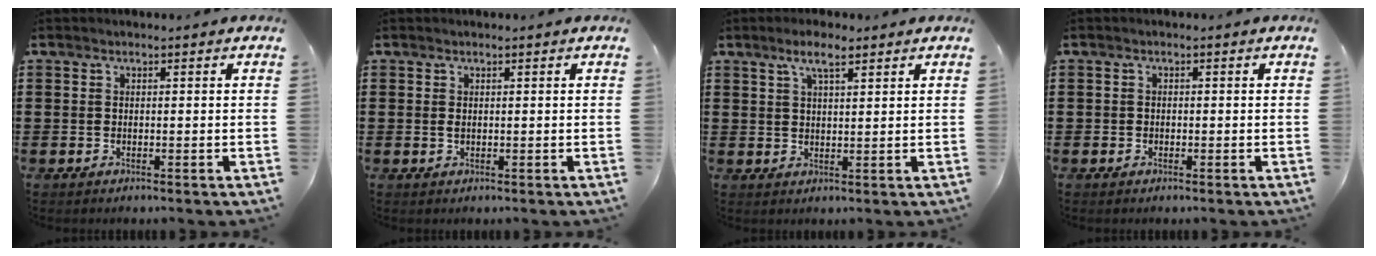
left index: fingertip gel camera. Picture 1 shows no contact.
{"total": 0.8, "force": [0.2, 0.3, 0.7], "torque": [-0.014, 0.002, 0.003]}
{"total": 4.2, "force": [2.7, 1.1, 3.1], "torque": [-0.059, 0.003, 0.046]}
{"total": 0.6, "force": [-0.3, 0.5, 0.2], "torque": [-0.005, 0.001, -0.006]}